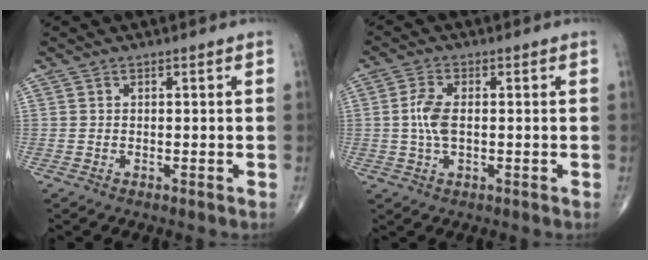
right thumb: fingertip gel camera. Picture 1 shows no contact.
{"total": 5.2, "force": [0.0, 2.5, 4.5], "torque": [-0.104, 0.004, -0.002]}